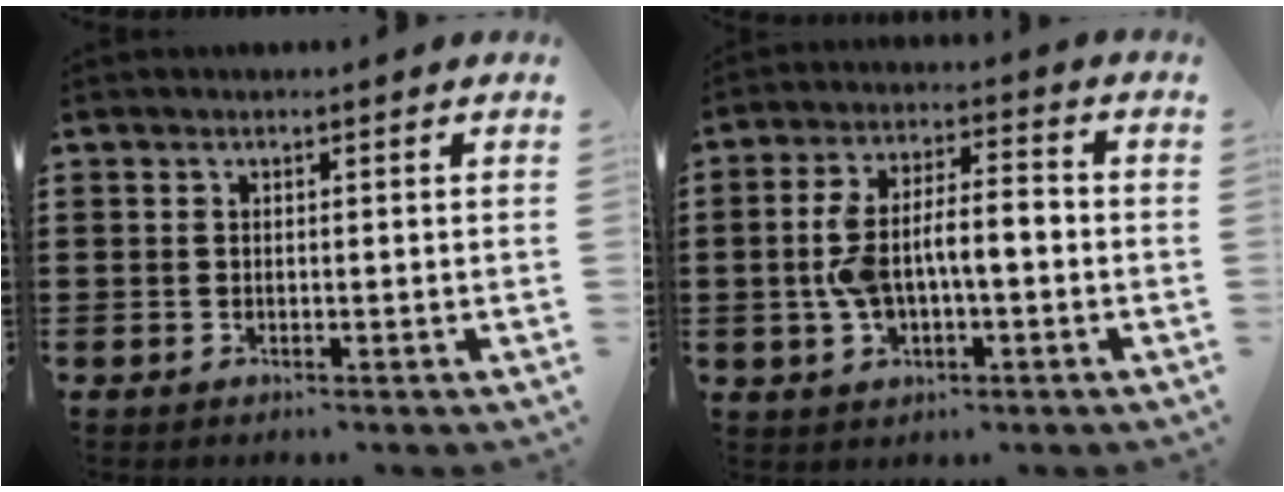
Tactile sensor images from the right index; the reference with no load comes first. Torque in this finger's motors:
{"motor_torque": [1.22, -0.91, 0.31, 0.21]}